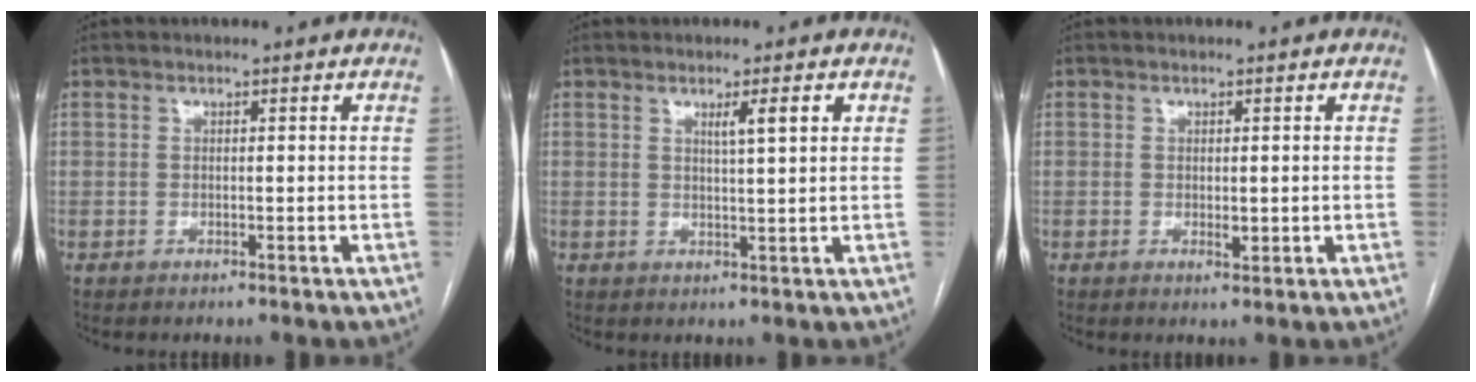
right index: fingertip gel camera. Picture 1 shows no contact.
{"total": 3.3, "force": [1.5, -0.1, 3.0], "torque": [-0.045, -0.001, 0.024]}
{"total": 1.7, "force": [-0.1, 0.9, 1.5], "torque": [-0.020, -0.004, 0.002]}